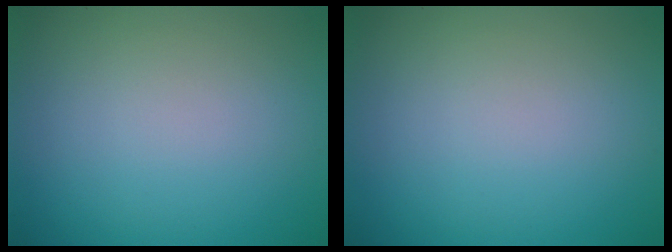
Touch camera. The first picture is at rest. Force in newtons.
{"total": 0.0}